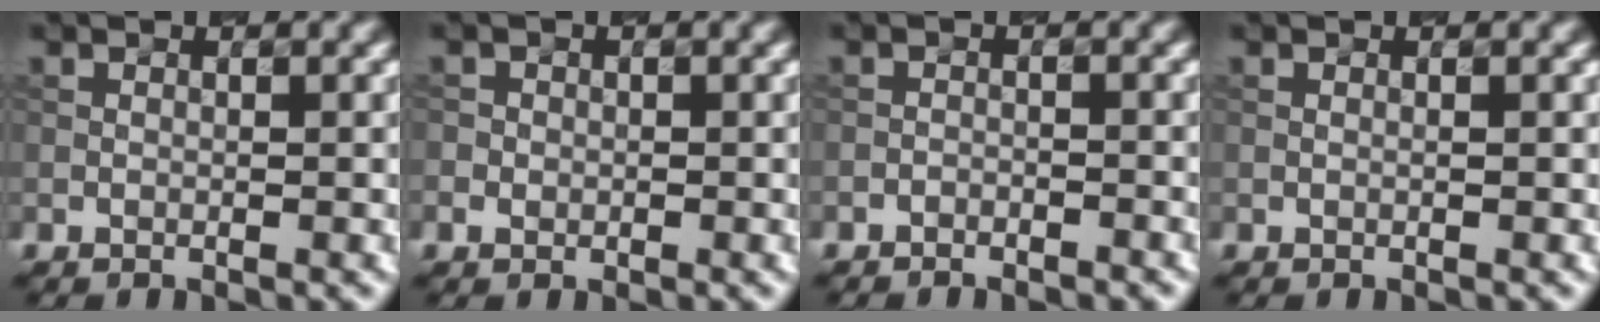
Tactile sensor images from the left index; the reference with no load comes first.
{"total": 1.3, "force": [-0.3, 1.2, 0.3], "torque": [0.000, -0.003, -0.007]}
{"total": 1.2, "force": [-1.2, 0.4, 0.2], "torque": [0.001, 0.000, -0.023]}
{"total": 0.0}